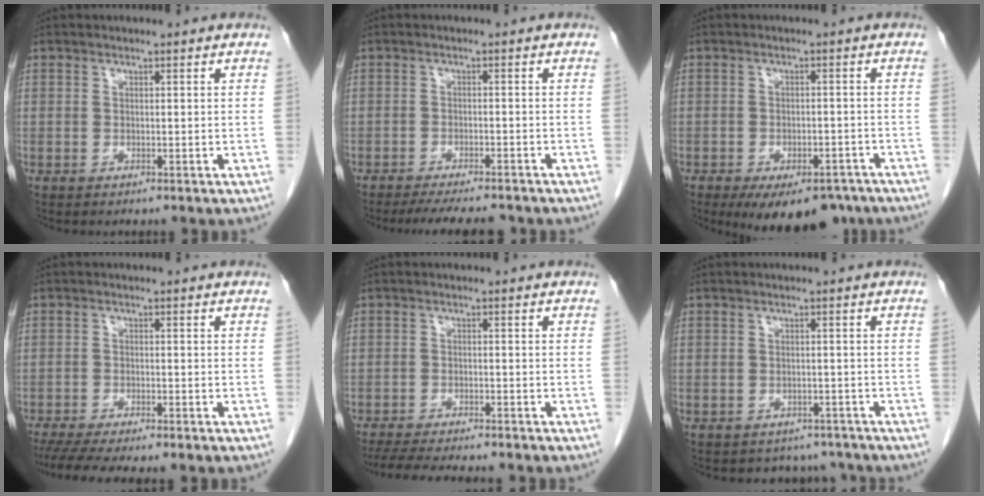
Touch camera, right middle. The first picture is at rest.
{"total": 9.0, "force": [-8.1, 1.2, 3.9], "torque": [-0.054, -0.012, -0.112]}
{"total": 12.2, "force": [-9.0, 5.4, 6.2], "torque": [-0.090, -0.007, -0.118]}
{"total": 9.9, "force": [-8.3, 0.8, 5.3], "torque": [-0.071, -0.012, -0.124]}
{"total": 12.2, "force": [-10.7, 1.4, 5.7], "torque": [-0.082, -0.017, -0.149]}
{"total": 5.4, "force": [-4.8, 2.5, -0.2], "torque": [0.011, 0.013, -0.053]}